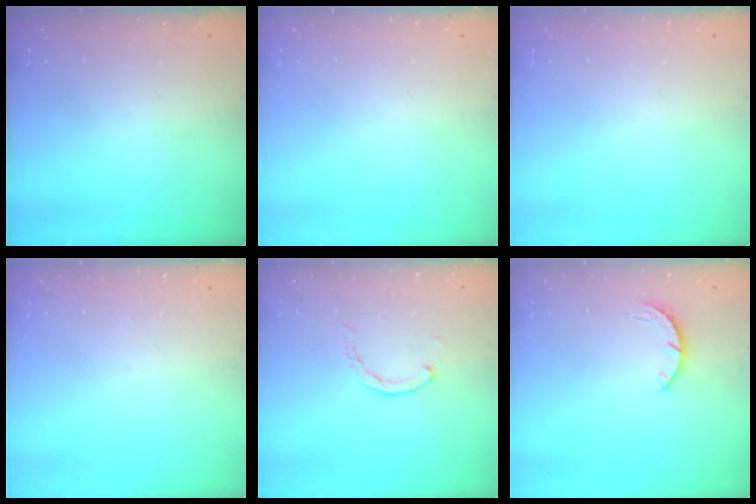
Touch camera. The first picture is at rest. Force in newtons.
{"total": 0.0}
{"total": 0.0}
{"total": 0.0}
{"total": 0.0}
{"total": 3.2, "press": 3.2, "slide": 0.4}